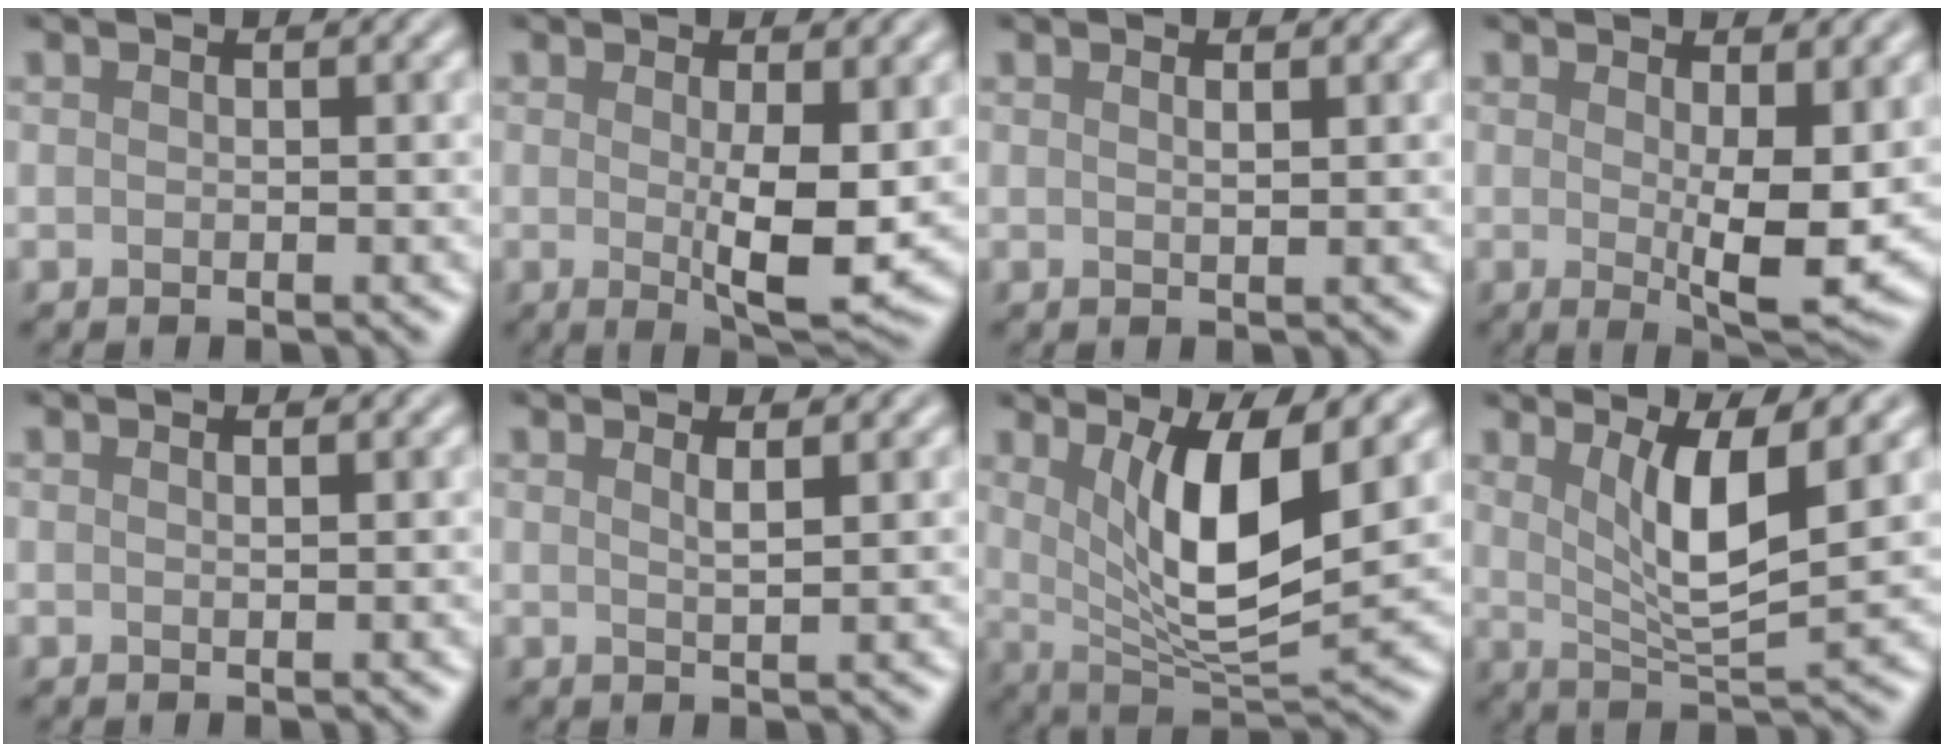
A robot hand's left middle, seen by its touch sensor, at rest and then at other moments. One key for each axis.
{"total": 5.2, "fx": 0.1, "fy": 1.2, "fz": 5.1, "tx": -0.085, "ty": -0.016, "tz": 0.009}
{"total": 0.8, "fx": 0.5, "fy": 0.2, "fz": 0.6, "tx": -0.003, "ty": 0.001, "tz": 0.006}
{"total": 5.7, "fx": 0.5, "fy": 1.5, "fz": 5.4, "tx": -0.086, "ty": -0.020, "tz": 0.015}
{"total": 0.5, "fx": 0.4, "fy": 0.1, "fz": 0.4, "tx": -0.001, "ty": 0.000, "tz": 0.005}
{"total": 1.4, "fx": 0.8, "fy": 0.3, "fz": 1.1, "tx": -0.013, "ty": 0.001, "tz": 0.009}
{"total": 8.0, "fx": 2.3, "fy": 2.4, "fz": 7.2, "tx": -0.123, "ty": -0.021, "tz": 0.045}
{"total": 5.5, "fx": 1.9, "fy": 1.2, "fz": 5.1, "tx": -0.091, "ty": -0.010, "tz": 0.039}